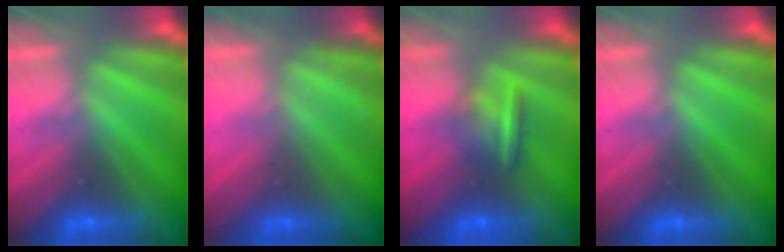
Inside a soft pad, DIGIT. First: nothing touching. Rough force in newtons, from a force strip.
{"total": 2.2}
{"total": 7.2}
{"total": 0.0}